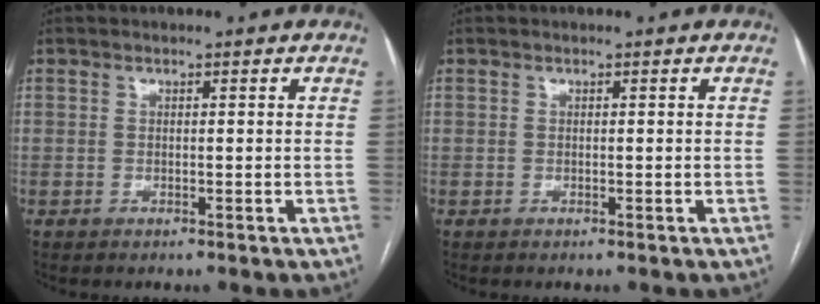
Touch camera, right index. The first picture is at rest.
{"total": 0.0}